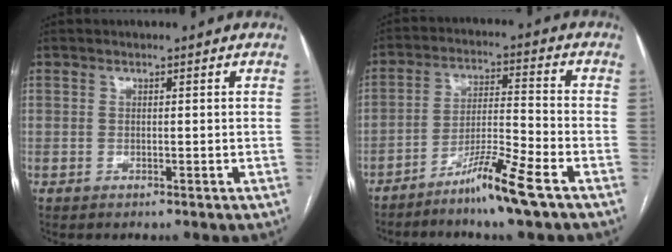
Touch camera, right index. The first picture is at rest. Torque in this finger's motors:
{"motor_torque": [1.13, -1.01, 0.16, 0.04]}